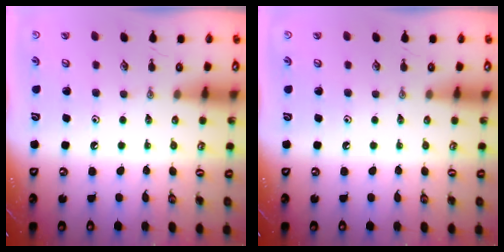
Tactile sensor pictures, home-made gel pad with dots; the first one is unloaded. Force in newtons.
{"total": 0.0}